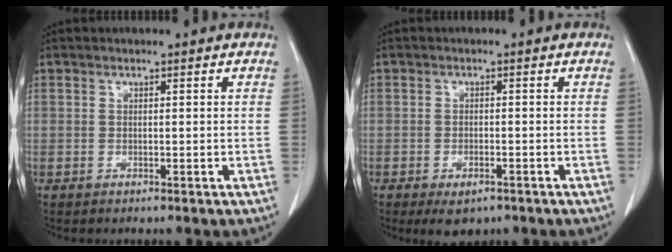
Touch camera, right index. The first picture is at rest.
{"total": 3.8, "force": [-2.4, 1.7, 2.4], "torque": [-0.036, -0.004, -0.027]}